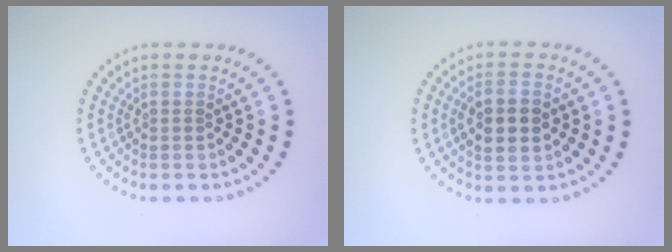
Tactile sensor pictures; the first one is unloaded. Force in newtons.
{"total": 3.5, "press": 3.5, "slide": 0.2}